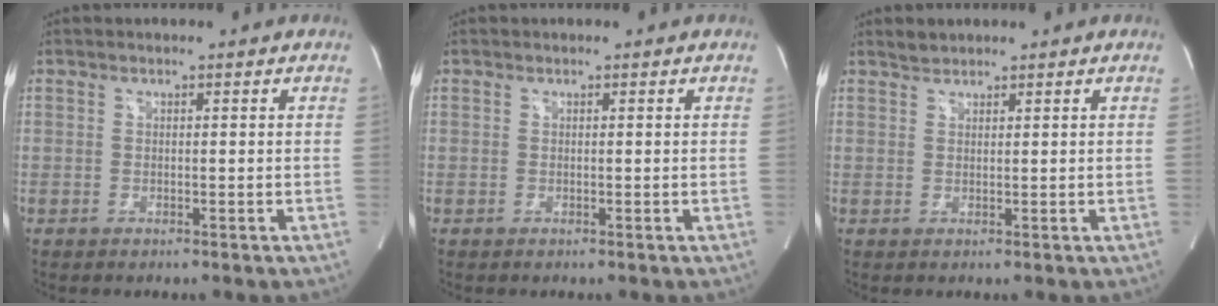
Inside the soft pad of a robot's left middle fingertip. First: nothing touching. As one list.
[{"total": 0.0}, {"total": 1.3, "force": [1.3, 0.4, 0.1], "torque": [-0.008, 0.004, 0.024]}]